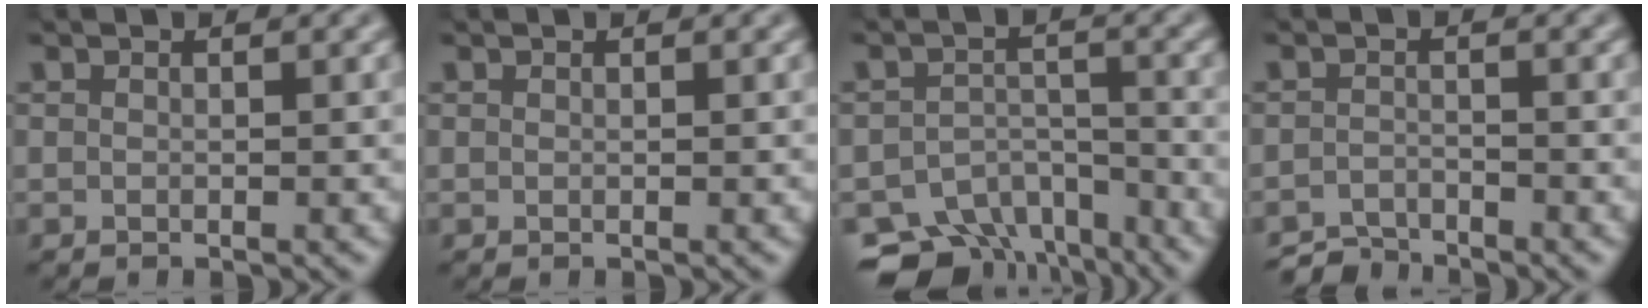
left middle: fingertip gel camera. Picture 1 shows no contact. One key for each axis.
{"total": 0.0}
{"total": 10.1, "fx": -8.1, "fy": 5.1, "fz": 3.0, "tx": -0.032, "ty": -0.011, "tz": -0.112}
{"total": 2.8, "fx": -2.7, "fy": 0.5, "fz": 0.3, "tx": -0.003, "ty": -0.001, "tz": -0.055}